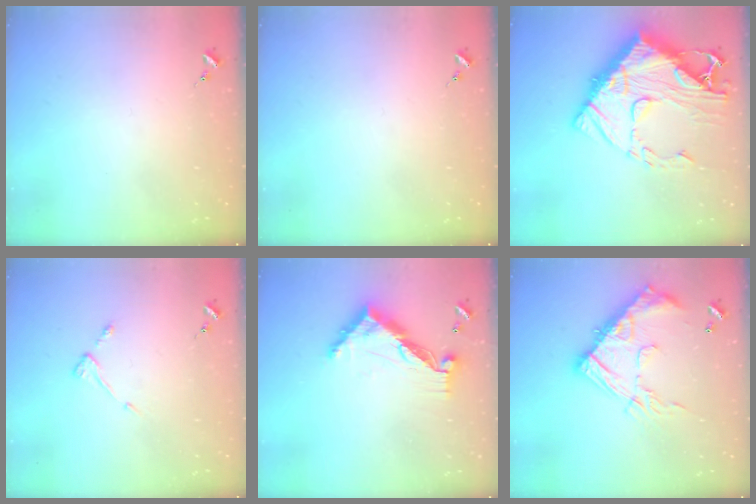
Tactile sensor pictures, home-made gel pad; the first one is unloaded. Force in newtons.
{"total": 0.0}
{"total": 24.2, "press": 24.0, "slide": 2.4}
{"total": 4.2, "press": 4.1, "slide": 0.7}
{"total": 11.5, "press": 11.5, "slide": 1.0}
{"total": 19.9, "press": 19.9, "slide": 1.7}